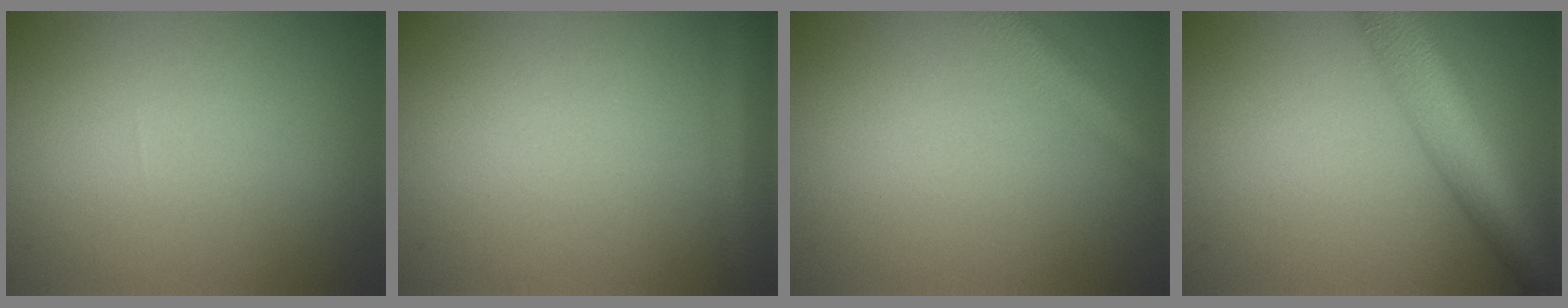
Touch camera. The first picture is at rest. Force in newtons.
{"total": 1.8, "press": 1.8, "slide": 0.1}
{"total": 2.7, "press": 2.7, "slide": 0.1}
{"total": 7.7, "press": 7.7, "slide": 0.3}